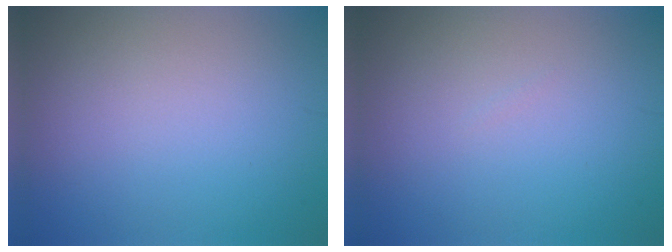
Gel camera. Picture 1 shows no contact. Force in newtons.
{"total": 0.0}